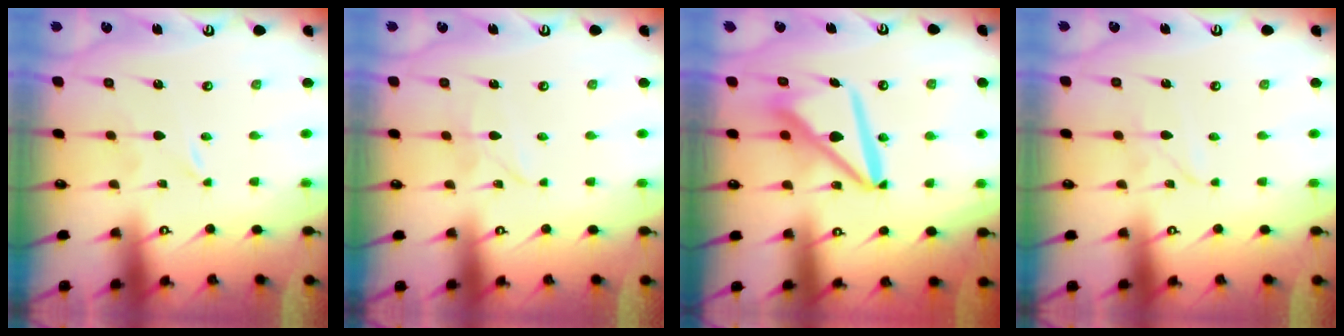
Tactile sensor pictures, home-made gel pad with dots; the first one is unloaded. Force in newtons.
{"total": 3.6, "press": 3.6, "slide": 0.2}
{"total": 12.2, "press": 12.1, "slide": 1.5}
{"total": 2.2, "press": 2.2, "slide": 0.2}